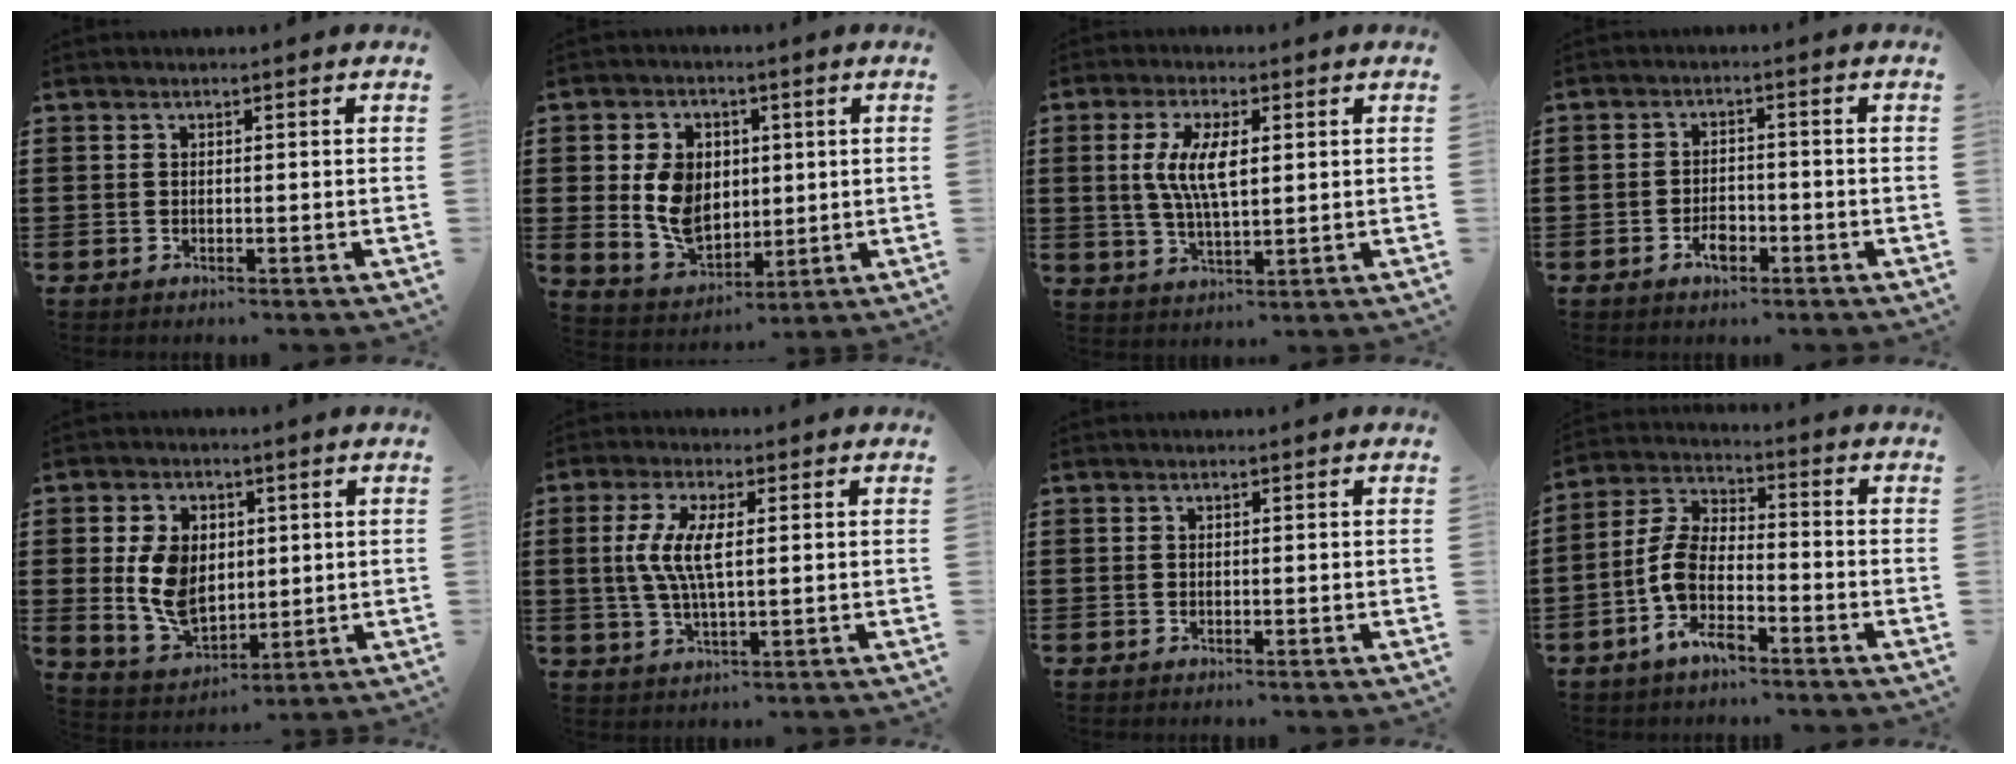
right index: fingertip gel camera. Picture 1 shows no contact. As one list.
[{"total": 8.5, "force": [1.1, 6.7, 5.2], "torque": [-0.114, 0.010, 0.019]}, {"total": 7.2, "force": [1.4, 2.6, 6.6], "torque": [-0.139, 0.006, 0.021]}, {"total": 3.4, "force": [-1.7, 1.8, 2.3], "torque": [-0.043, 0.003, -0.030]}, {"total": 8.9, "force": [1.1, 6.3, 6.2], "torque": [-0.149, 0.006, 0.016]}, {"total": 6.4, "force": [0.8, 1.9, 6.0], "torque": [-0.138, -0.003, 0.007]}, {"total": 0.0}, {"total": 8.0, "force": [-3.4, 3.7, 6.2], "torque": [-0.163, -0.010, -0.075]}]